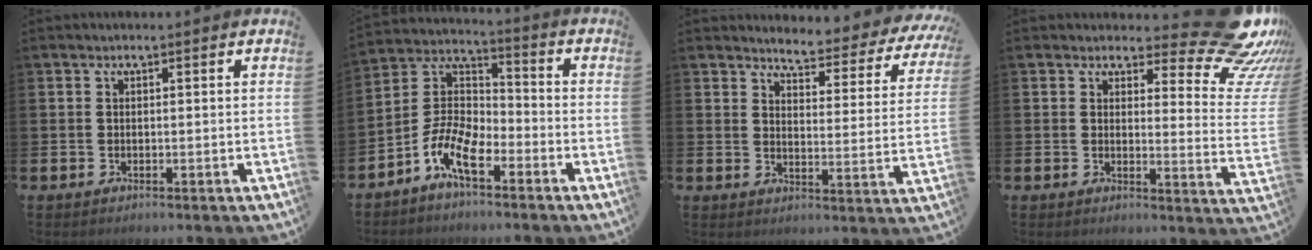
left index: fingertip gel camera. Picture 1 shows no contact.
{"total": 7.2, "force": [-4.9, 2.7, 4.6], "torque": [-0.124, -0.014, -0.106]}
{"total": 4.1, "force": [4.0, 0.6, 0.9], "torque": [-0.035, -0.038, 0.060]}
{"total": 10.8, "force": [8.0, 4.1, 6.0], "torque": [-0.068, -0.065, 0.135]}